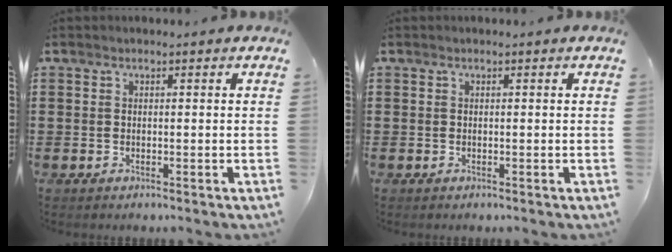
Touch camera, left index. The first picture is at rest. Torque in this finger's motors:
{"motor_torque": [0.00, 0.00, 0.00, -0.01]}